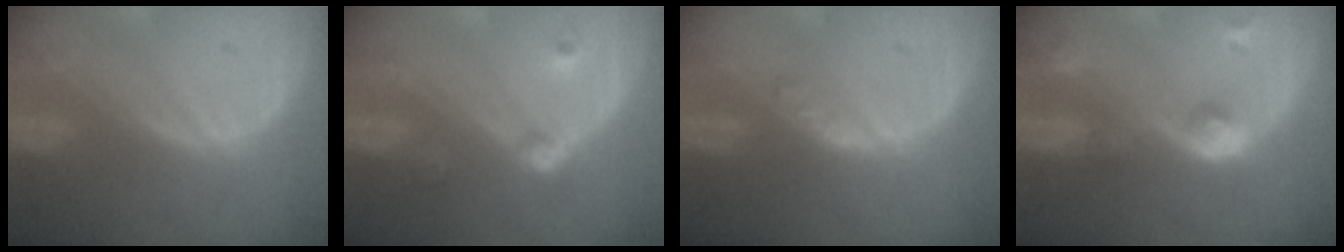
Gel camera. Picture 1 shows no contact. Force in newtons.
{"total": 3.8, "press": 3.5, "slide": 1.5}
{"total": 1.7, "press": 1.7, "slide": 0.2}
{"total": 4.3, "press": 4.3, "slide": 0.3}